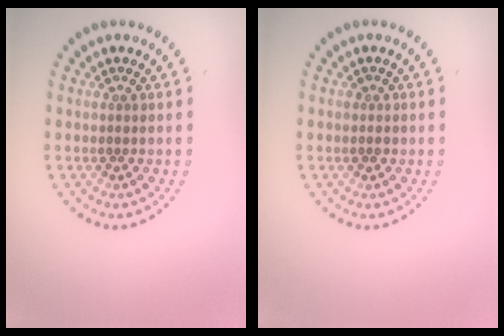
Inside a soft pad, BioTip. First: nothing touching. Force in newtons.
{"total": 0.7, "press": 0.6, "slide": 0.2}